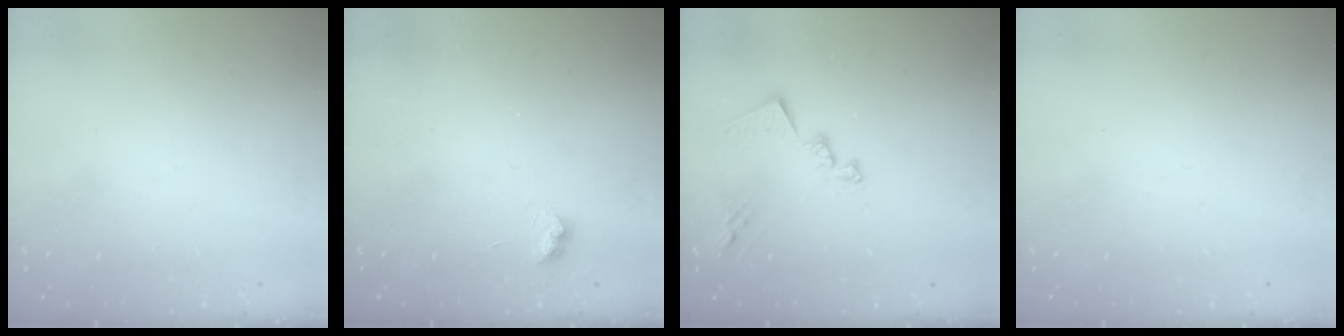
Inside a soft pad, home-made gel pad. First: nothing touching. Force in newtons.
{"total": 3.6, "press": 3.5, "slide": 0.6}
{"total": 14.1, "press": 14.0, "slide": 0.9}
{"total": 0.0}